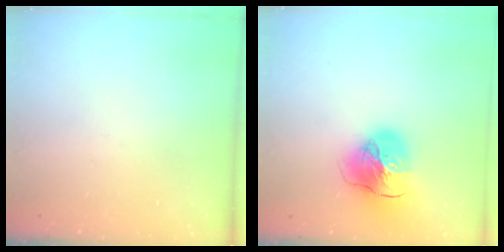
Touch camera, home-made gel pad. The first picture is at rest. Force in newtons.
{"total": 19.2, "press": 19.0, "slide": 2.1}